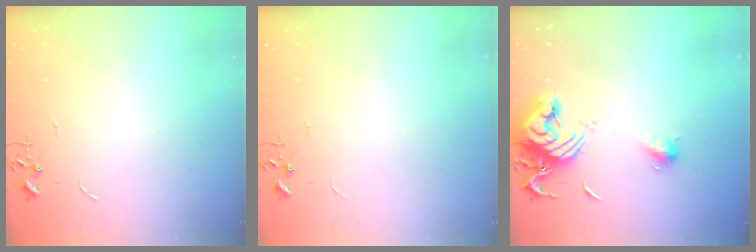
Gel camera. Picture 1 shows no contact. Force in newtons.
{"total": 0.0}
{"total": 14.0, "press": 14.0, "slide": 1.1}